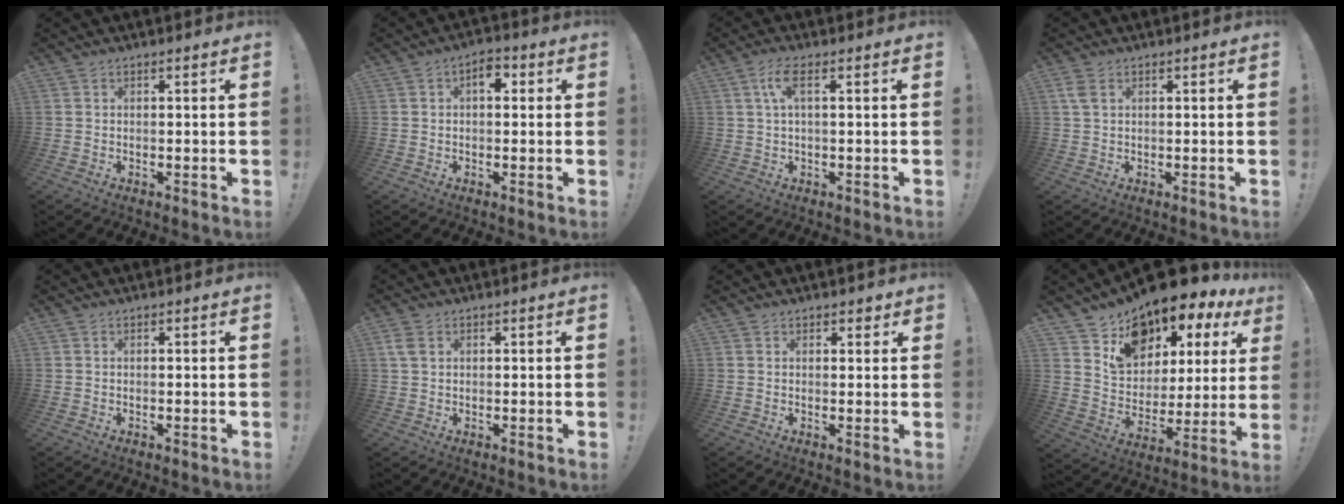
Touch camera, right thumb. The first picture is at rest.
{"total": 4.0, "force": [0.8, 2.6, 3.0], "torque": [-0.037, 0.003, 0.009]}
{"total": 5.1, "force": [1.3, 0.9, 4.8], "torque": [-0.092, 0.005, 0.022]}
{"total": 2.9, "force": [1.3, 1.4, 2.2], "torque": [-0.047, 0.003, 0.025]}
{"total": 0.0}
{"total": 3.1, "force": [1.4, 1.7, 2.2], "torque": [-0.046, 0.003, 0.028]}
{"total": 1.4, "force": [1.0, 0.8, 0.5], "torque": [0.009, -0.007, 0.016]}
{"total": 12.5, "force": [9.4, 7.0, 4.2], "torque": [-0.073, -0.084, 0.172]}